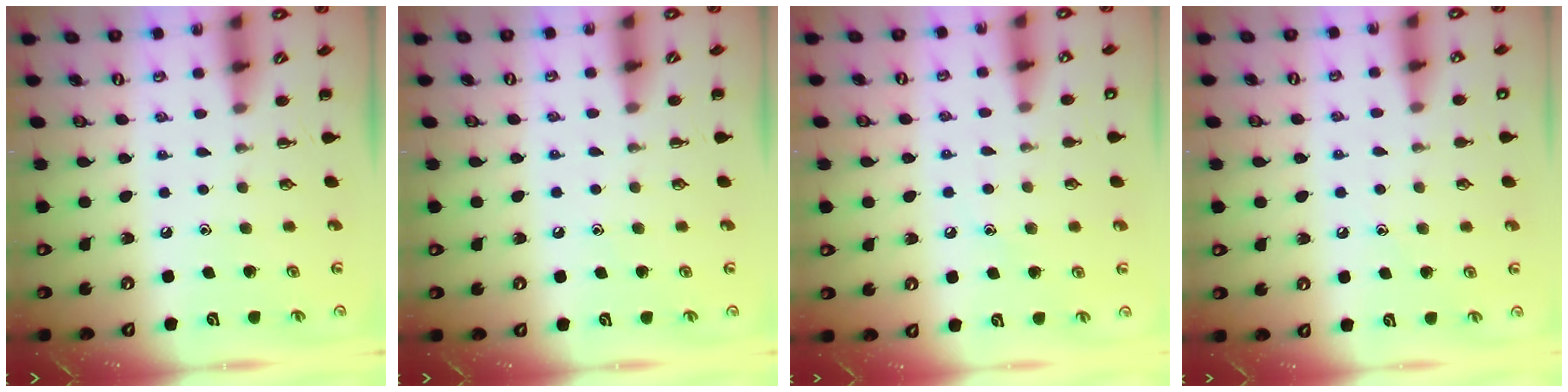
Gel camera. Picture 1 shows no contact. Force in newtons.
{"total": 5.5, "press": 5.2, "slide": 1.8}
{"total": 7.9, "press": 7.7, "slide": 2.0}
{"total": 6.9, "press": 6.8, "slide": 1.4}